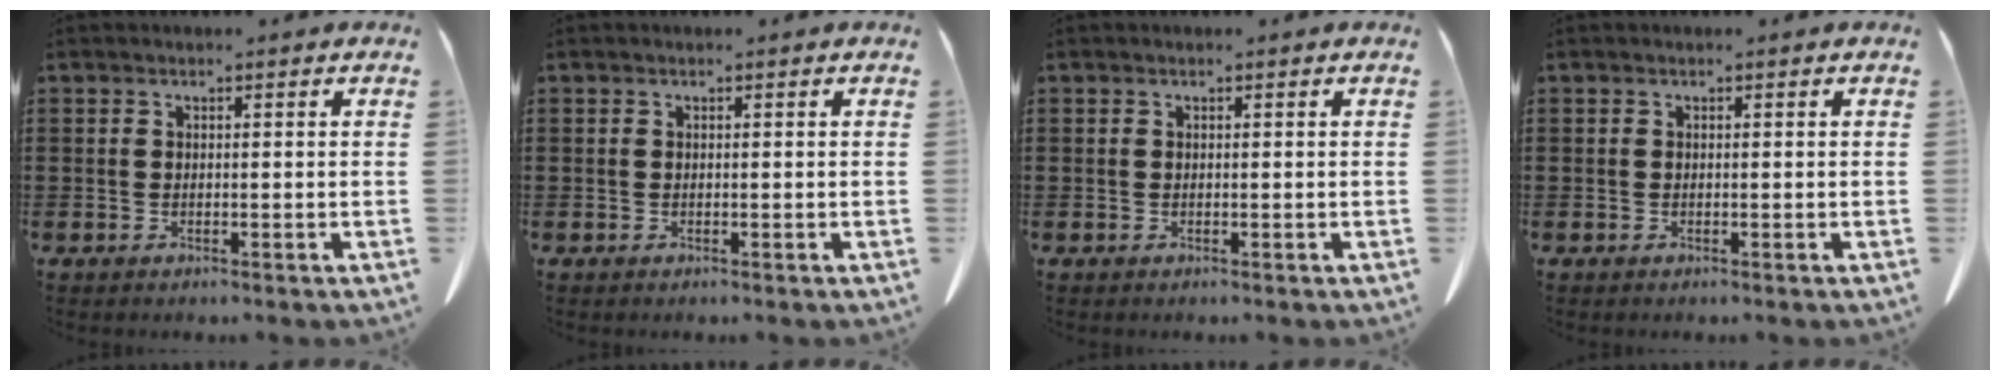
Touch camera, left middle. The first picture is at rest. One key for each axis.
{"total": 0.0}
{"total": 0.0}
{"total": 0.0}